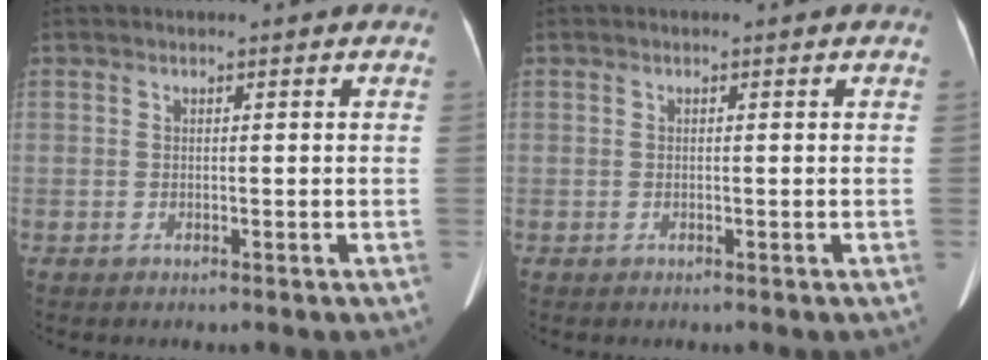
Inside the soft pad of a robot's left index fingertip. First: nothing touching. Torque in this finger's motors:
{"motor_torque": [-0.06, 0.20, -0.16, -0.01]}